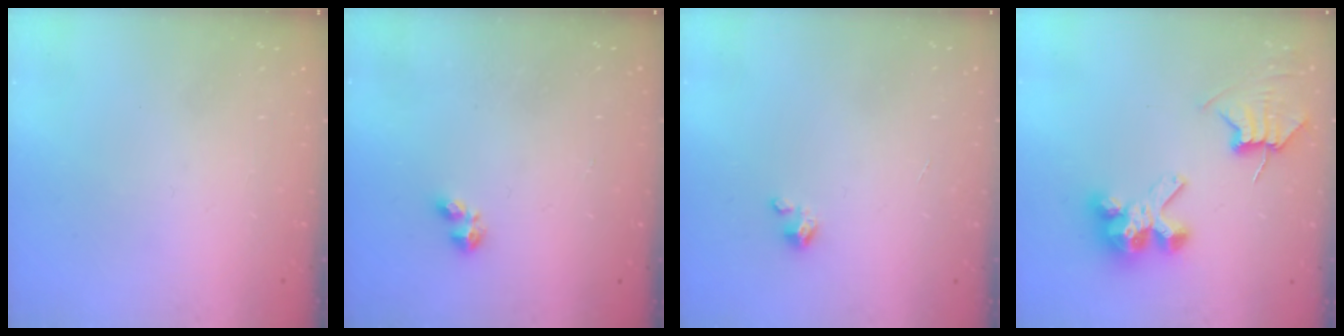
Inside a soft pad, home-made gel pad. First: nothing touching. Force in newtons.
{"total": 2.2, "press": 2.2, "slide": 0.4}
{"total": 2.0, "press": 1.9, "slide": 0.3}
{"total": 7.2, "press": 7.2, "slide": 0.6}